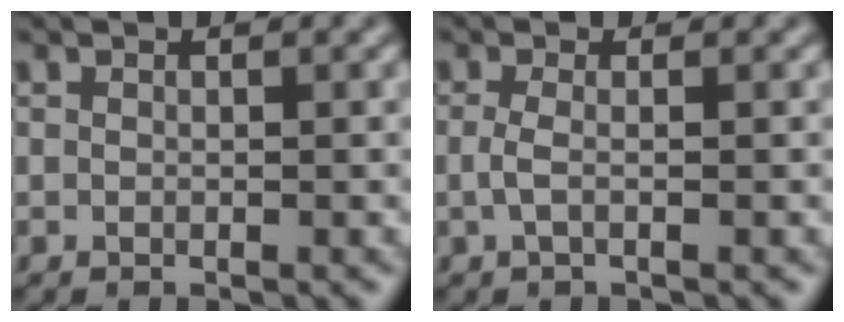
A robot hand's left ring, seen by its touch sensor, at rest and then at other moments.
{"total": 1.4, "force": [-0.2, 0.4, 1.3], "torque": [-0.031, -0.004, -0.006]}